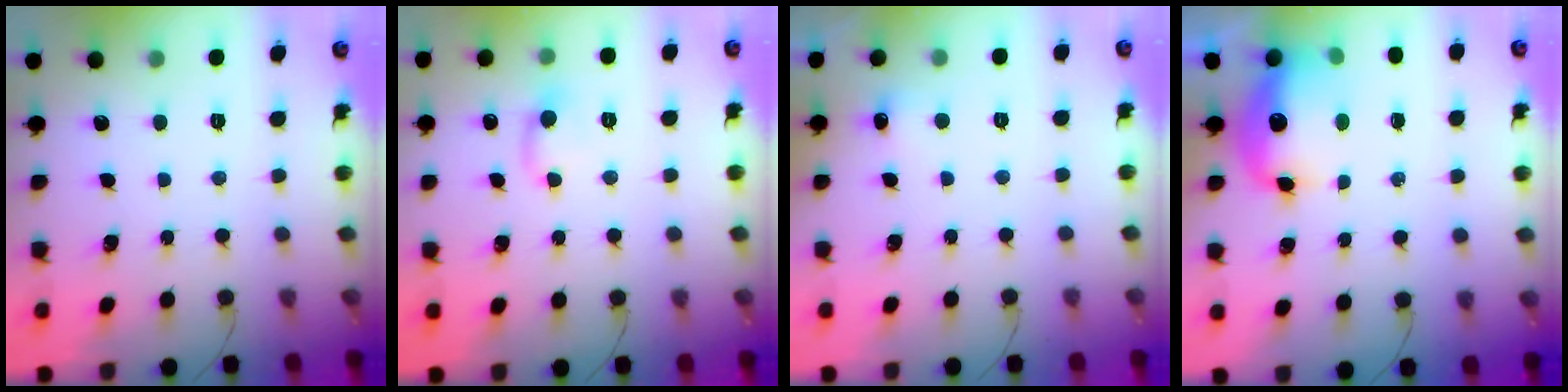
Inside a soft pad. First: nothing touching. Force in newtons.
{"total": 4.3, "press": 4.2, "slide": 0.9}
{"total": 4.1, "press": 3.9, "slide": 1.1}
{"total": 11.3, "press": 11.0, "slide": 2.5}